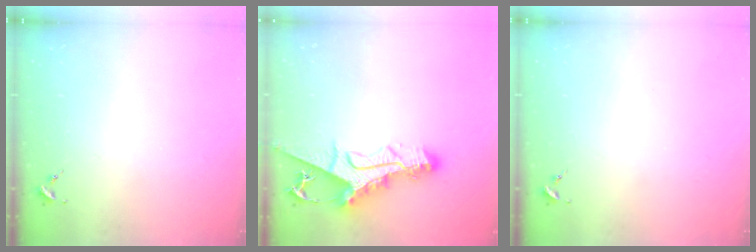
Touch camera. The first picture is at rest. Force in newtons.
{"total": 14.8, "press": 14.7, "slide": 0.9}
{"total": 0.0}